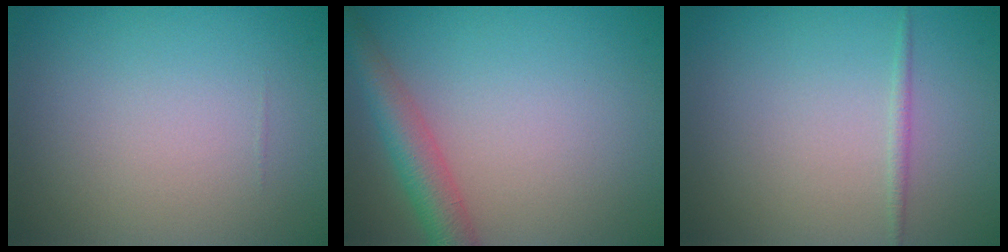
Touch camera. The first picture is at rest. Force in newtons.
{"total": 4.0, "press": 4.0, "slide": 0.3}
{"total": 0.7, "press": 0.7, "slide": 0.0}